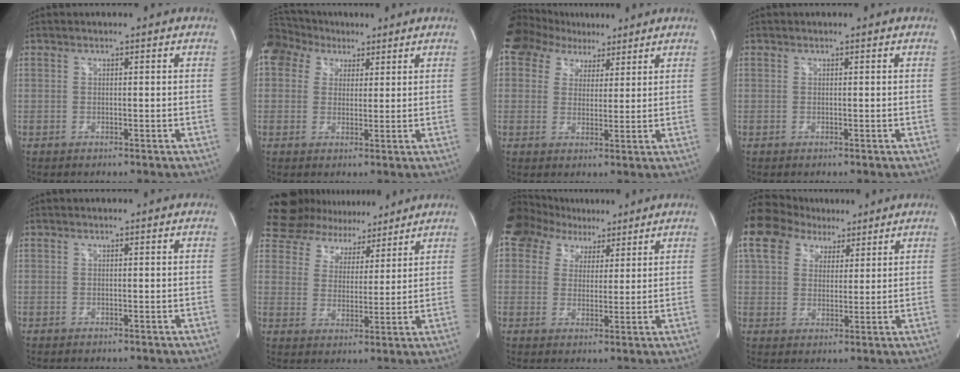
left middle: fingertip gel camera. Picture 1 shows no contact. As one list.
[{"total": 12.0, "force": [7.2, 8.6, 4.4], "torque": [-0.125, 0.066, 0.134]}, {"total": 12.4, "force": [8.9, 7.8, 3.8], "torque": [-0.101, 0.050, 0.156]}, {"total": 0.0}, {"total": 0.0}, {"total": 14.7, "force": [12.5, 6.5, 4.0], "torque": [-0.078, 0.032, 0.190]}, {"total": 13.6, "force": [9.1, 9.0, 4.5], "torque": [-0.119, 0.056, 0.160]}, {"total": 18.3, "force": [11.6, 12.1, 7.4], "torque": [-0.214, 0.078, 0.213]}]